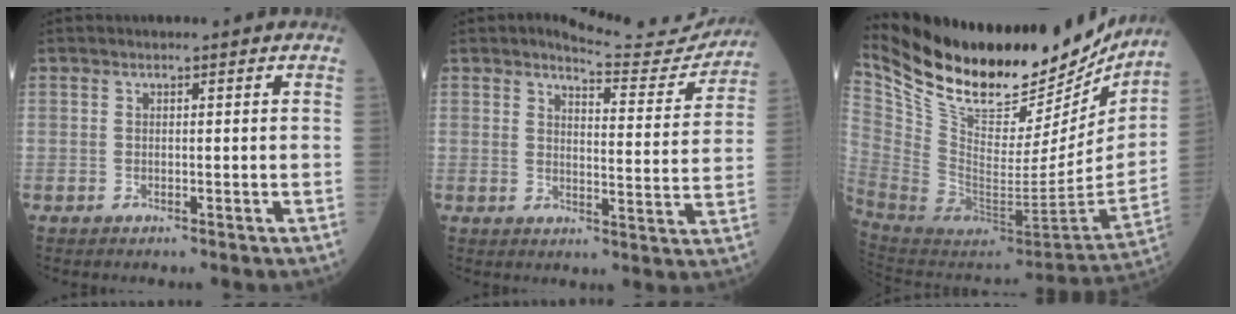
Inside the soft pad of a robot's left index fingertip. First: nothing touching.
{"total": 10.3, "force": [10.2, 1.4, 1.0], "torque": [-0.009, -0.030, 0.117]}
{"total": 32.1, "force": [26.8, 10.0, 14.5], "torque": [-0.273, -0.037, 0.410]}